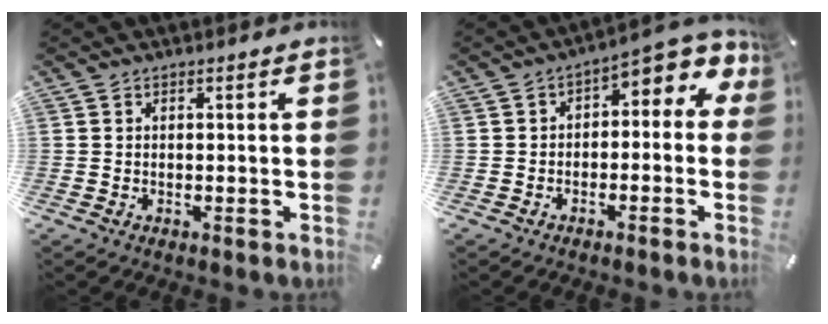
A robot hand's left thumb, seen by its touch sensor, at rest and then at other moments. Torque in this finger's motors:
{"motor_torque": [0.13, 0.07, 0.43, 0.33, -0.04]}